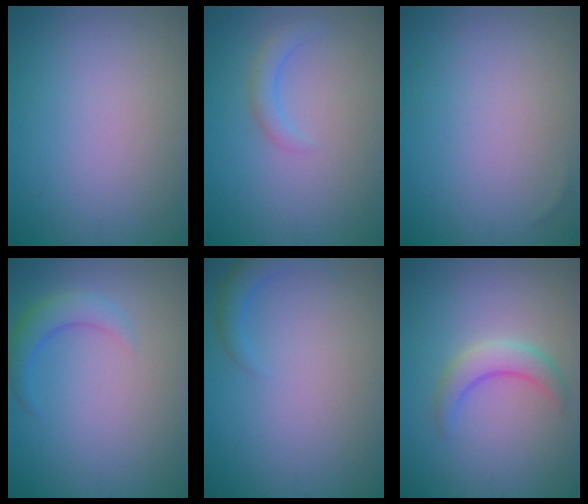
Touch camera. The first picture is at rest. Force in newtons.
{"total": 1.6, "press": 1.6, "slide": 0.2}
{"total": 0.0}
{"total": 2.6, "press": 2.6, "slide": 0.2}
{"total": 1.8, "press": 1.8, "slide": 0.1}
{"total": 2.9, "press": 2.9, "slide": 0.1}